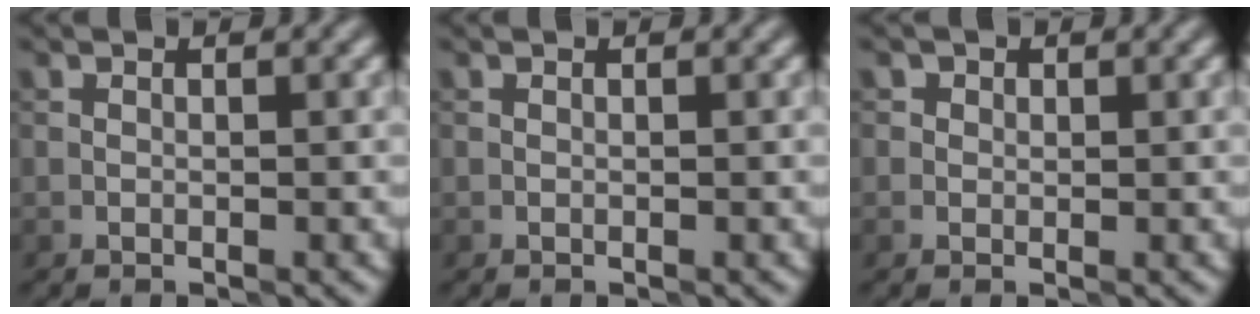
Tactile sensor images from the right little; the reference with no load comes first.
{"total": 0.0}
{"total": 1.0, "force": [0.4, 0.9, 0.2], "torque": [0.002, -0.004, -0.002]}